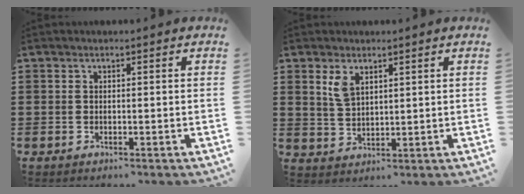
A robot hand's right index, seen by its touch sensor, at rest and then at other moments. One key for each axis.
{"total": 3.4, "fx": 2.0, "fy": 1.7, "fz": 2.1, "tx": -0.048, "ty": 0.005, "tz": 0.036}